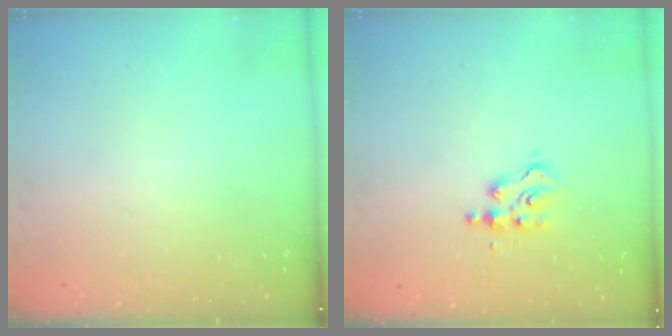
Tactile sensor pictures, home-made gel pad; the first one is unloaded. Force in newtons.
{"total": 3.7, "press": 3.6, "slide": 0.4}